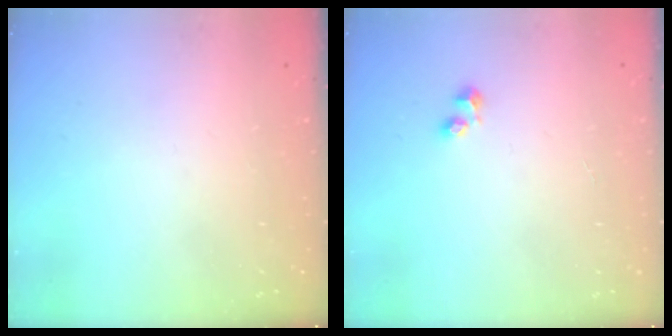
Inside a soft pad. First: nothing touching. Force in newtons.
{"total": 1.7, "press": 1.6, "slide": 0.6}